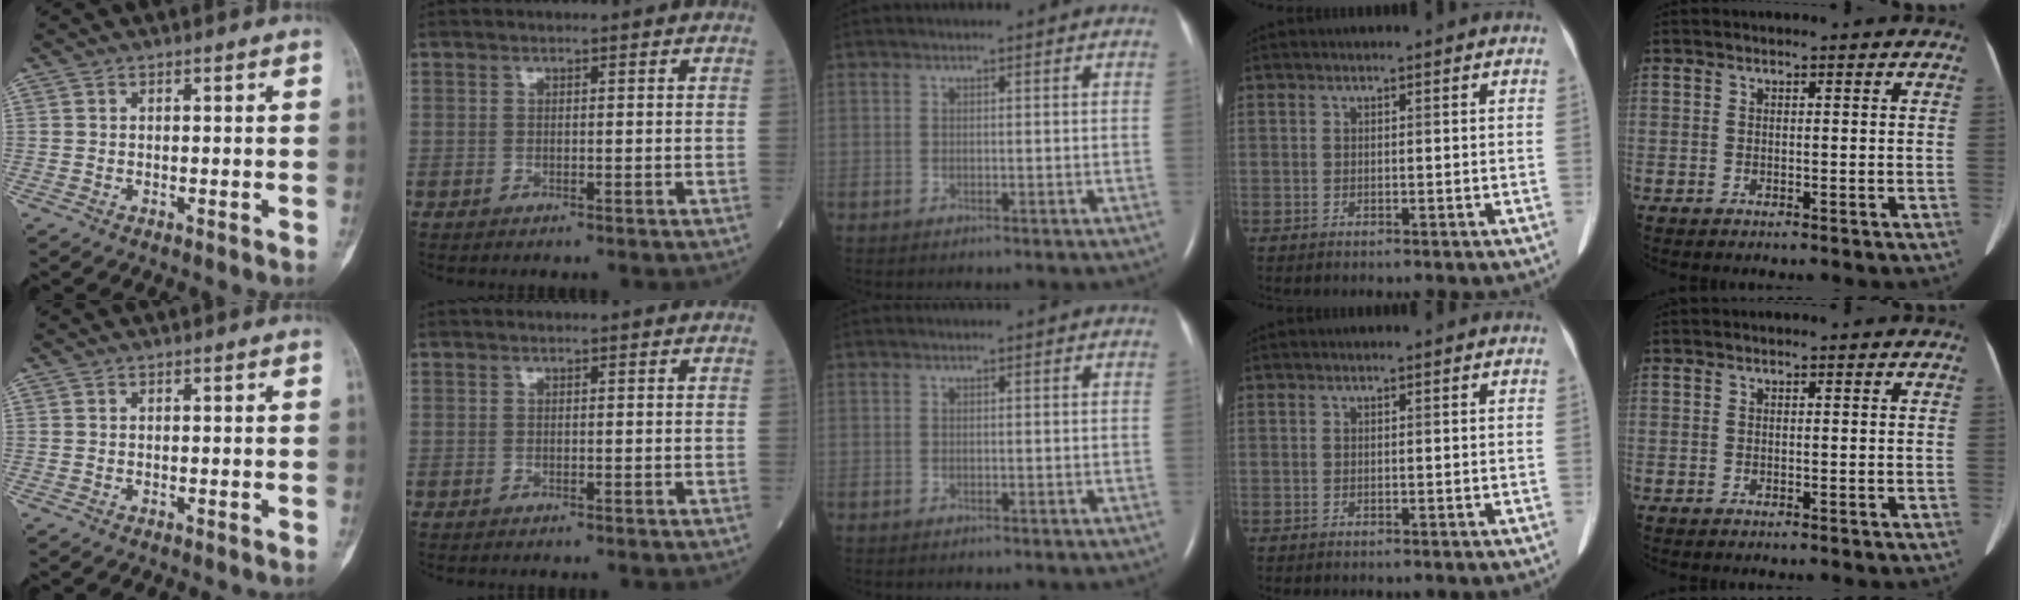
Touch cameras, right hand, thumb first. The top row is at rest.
{}